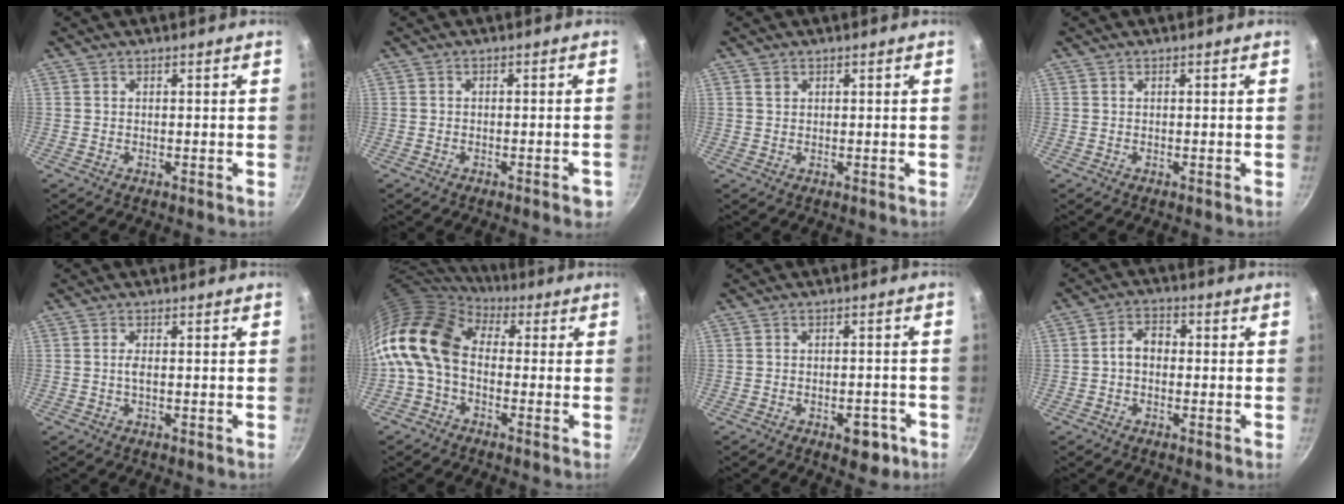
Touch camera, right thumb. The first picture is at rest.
{"total": 2.6, "force": [-1.4, 0.8, 2.0], "torque": [-0.025, 0.010, -0.016]}
{"total": 1.1, "force": [0.5, 0.9, 0.4], "torque": [-0.005, 0.000, 0.008]}
{"total": 0.0}
{"total": 1.4, "force": [0.0, 0.4, 1.3], "torque": [-0.029, 0.001, -0.003]}
{"total": 14.1, "force": [0.3, 9.8, 10.1], "torque": [-0.186, 0.026, -0.018]}
{"total": 5.7, "force": [-2.8, 3.2, 3.9], "torque": [-0.029, 0.022, -0.026]}
{"total": 4.6, "force": [-0.4, 3.4, 3.0], "torque": [-0.033, 0.018, -0.016]}